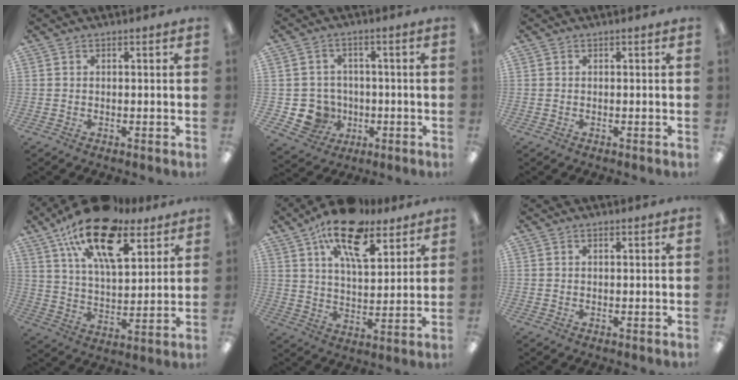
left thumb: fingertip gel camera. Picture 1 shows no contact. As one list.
[{"total": 7.8, "force": [-1.7, 7.4, 1.9], "torque": [-0.059, 0.013, -0.021]}, {"total": 0.0}, {"total": 21.1, "force": [13.2, 9.4, 13.6], "torque": [-0.227, -0.065, 0.229]}, {"total": 17.6, "force": [11.8, 7.5, 10.7], "torque": [-0.177, -0.053, 0.201]}, {"total": 0.6, "force": [0.5, 0.2, 0.3], "torque": [-0.007, 0.001, 0.009]}]